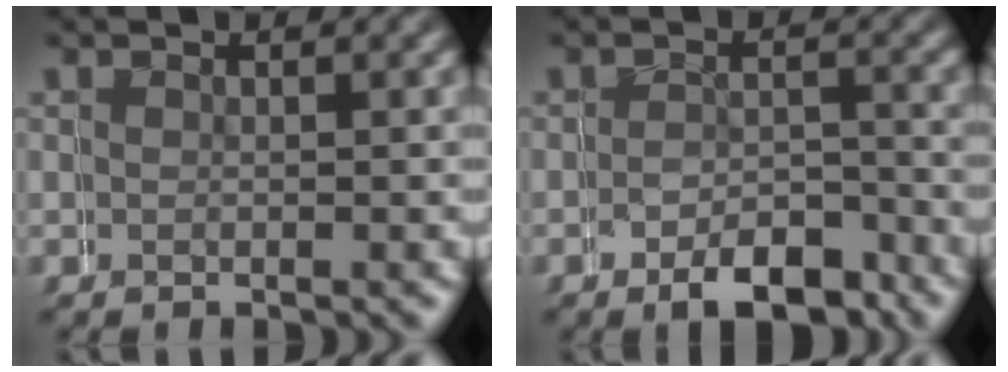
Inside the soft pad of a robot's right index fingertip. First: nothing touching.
{"total": 4.8, "force": [-3.9, 2.2, 1.8], "torque": [-0.013, -0.009, -0.066]}